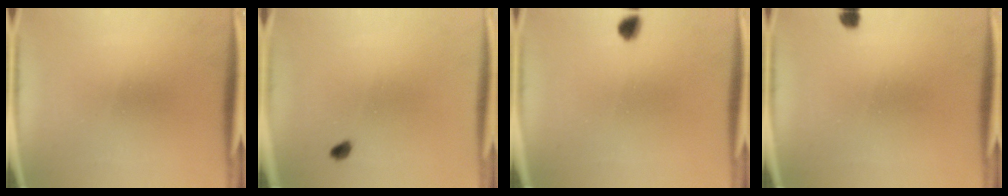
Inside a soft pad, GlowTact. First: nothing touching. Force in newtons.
{"total": 1.4}
{"total": 2.4}
{"total": 1.4}